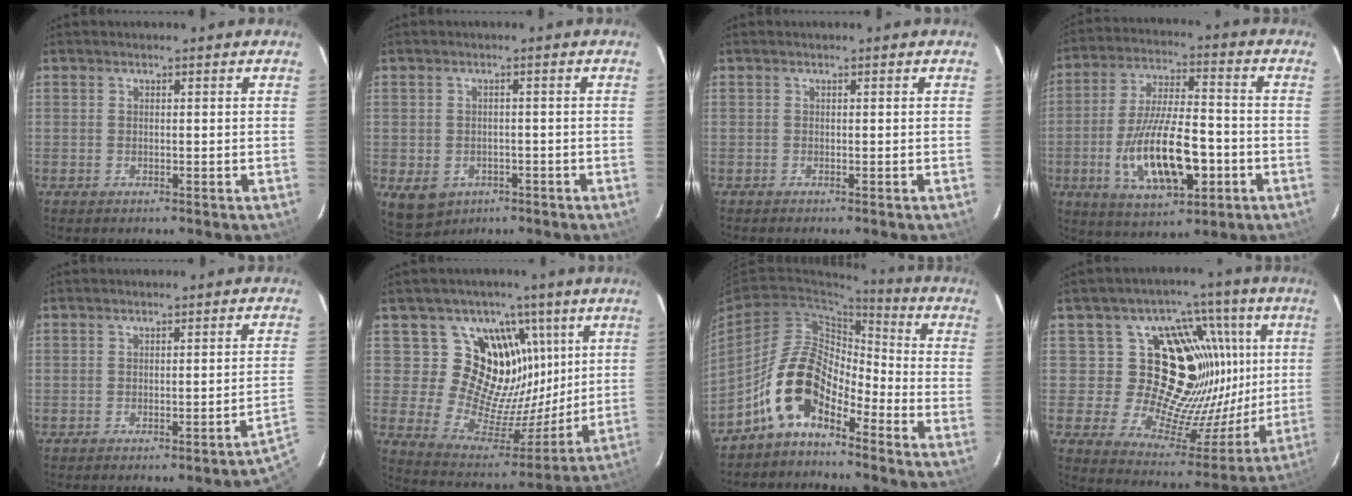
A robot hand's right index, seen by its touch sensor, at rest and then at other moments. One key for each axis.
{"total": 6.3, "fx": -2.7, "fy": 5.2, "fz": 2.4, "tx": -0.051, "ty": 0.004, "tz": -0.024}
{"total": 0.0}
{"total": 16.4, "fx": -4.7, "fy": 6.2, "fz": 14.5, "tx": -0.288, "ty": -0.013, "tz": -0.071}
{"total": 4.4, "fx": -3.1, "fy": -1.1, "fz": 3.0, "tx": -0.049, "ty": -0.004, "tz": -0.035}
{"total": 17.1, "fx": 7.2, "fy": 13.8, "fz": 7.1, "tx": -0.133, "ty": -0.008, "tz": 0.136}
{"total": 10.6, "fx": -7.1, "fy": 4.5, "fz": 6.5, "tx": -0.124, "ty": 0.025, "tz": -0.146}
{"total": 21.8, "fx": 6.0, "fy": 17.0, "fz": 12.2, "tx": -0.172, "ty": 0.006, "tz": 0.117}